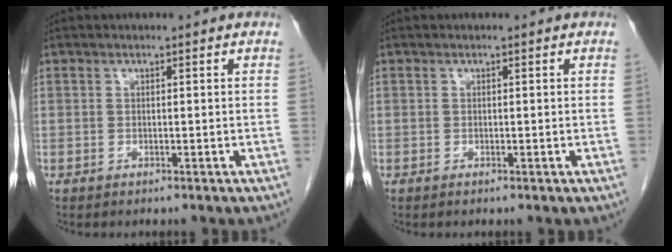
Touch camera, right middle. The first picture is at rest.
{"total": 0.0}